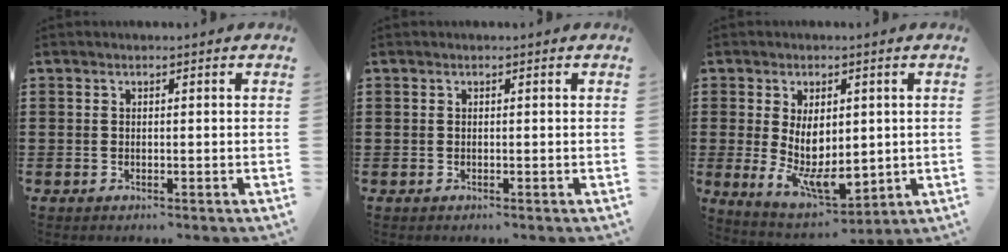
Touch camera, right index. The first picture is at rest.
{"total": 0.0}
{"total": 8.1, "force": [0.3, 4.6, 6.7], "torque": [-0.129, -0.010, 0.004]}